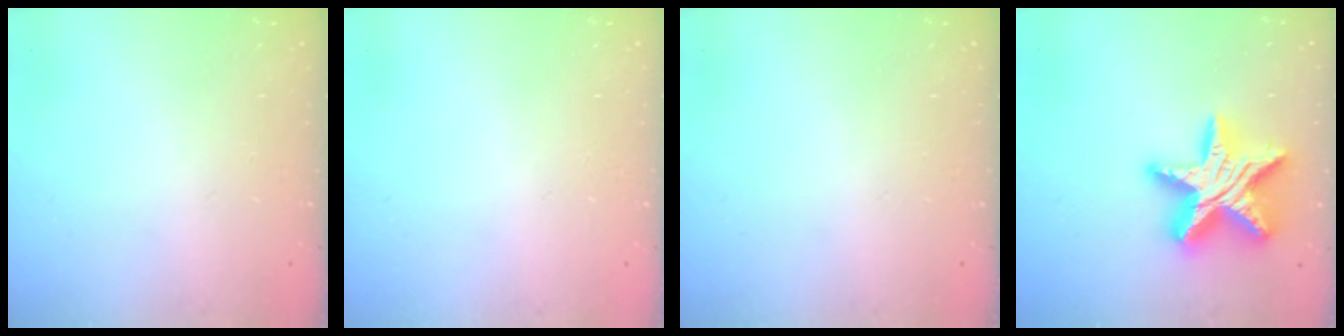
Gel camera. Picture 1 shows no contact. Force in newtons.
{"total": 0.0}
{"total": 0.0}
{"total": 20.3, "press": 20.2, "slide": 1.8}